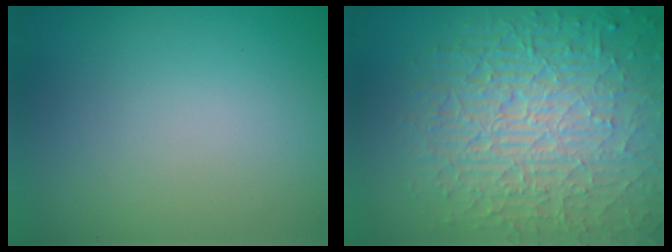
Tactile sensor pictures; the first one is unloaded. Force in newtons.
{"total": 10.1, "press": 6.6, "slide": 7.7}